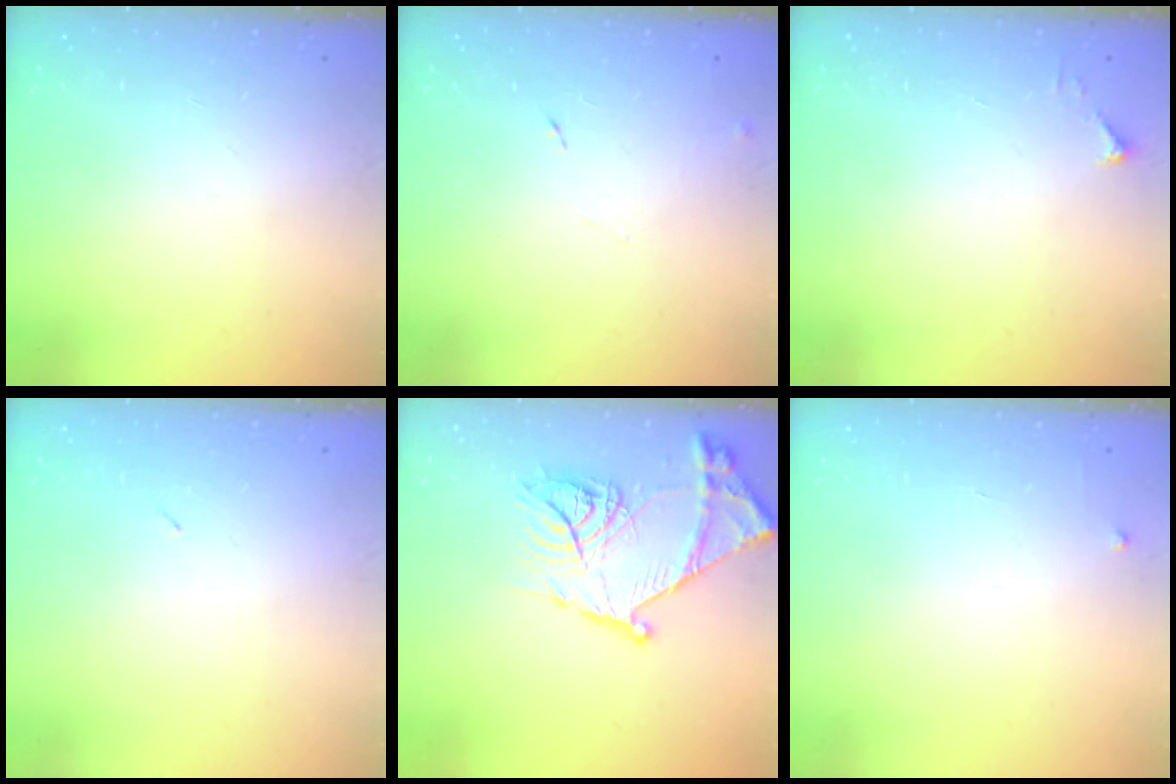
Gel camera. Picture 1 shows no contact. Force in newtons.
{"total": 4.1, "press": 4.1, "slide": 0.7}
{"total": 2.5, "press": 2.5, "slide": 0.3}
{"total": 2.1, "press": 1.9, "slide": 1.0}
{"total": 18.9, "press": 18.8, "slide": 1.8}
{"total": 2.3, "press": 2.3, "slide": 0.3}